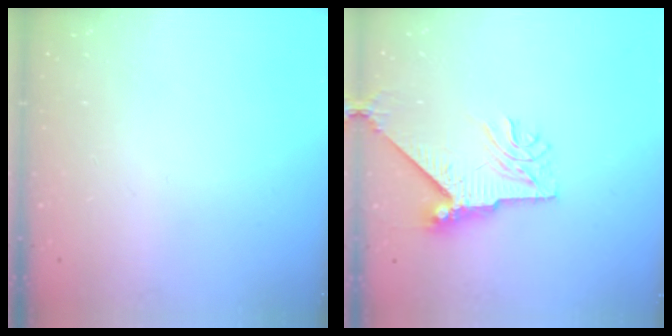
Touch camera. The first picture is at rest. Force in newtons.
{"total": 10.3, "press": 10.2, "slide": 1.3}